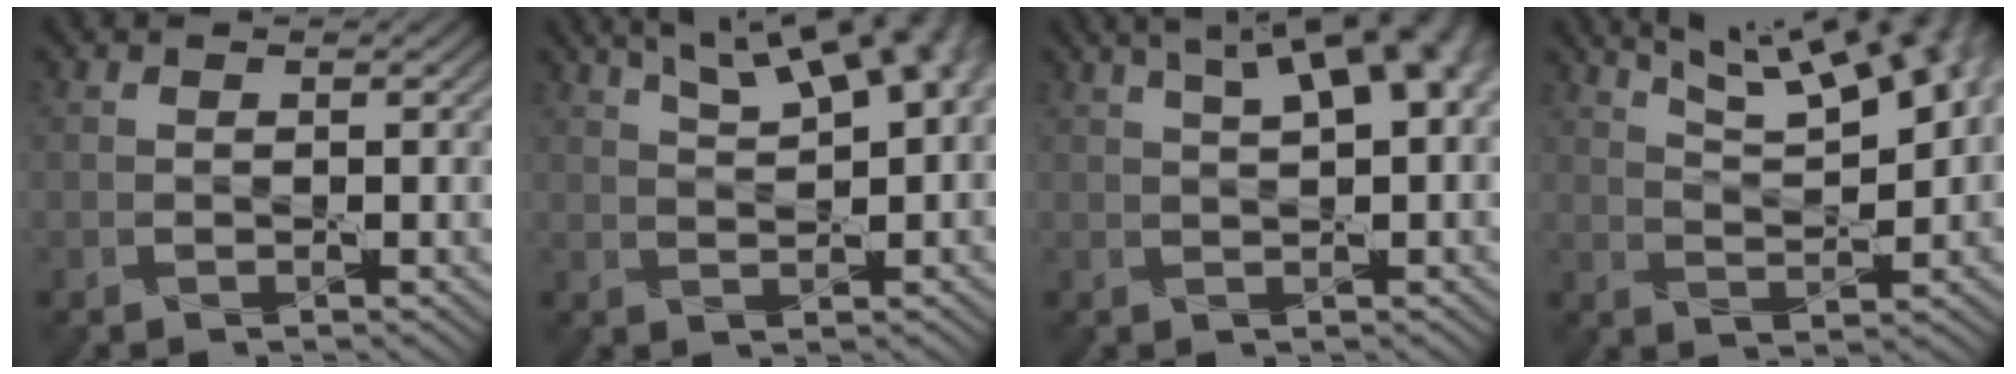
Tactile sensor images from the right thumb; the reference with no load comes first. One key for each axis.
{"total": 11.4, "fx": 5.6, "fy": 4.2, "fz": 9.0, "tx": -0.138, "ty": 0.033, "tz": 0.072}
{"total": 8.5, "fx": 3.6, "fy": 2.7, "fz": 7.2, "tx": -0.101, "ty": 0.025, "tz": 0.049}
{"total": 13.1, "fx": 7.8, "fy": 4.0, "fz": 9.7, "tx": -0.156, "ty": 0.031, "tz": 0.112}